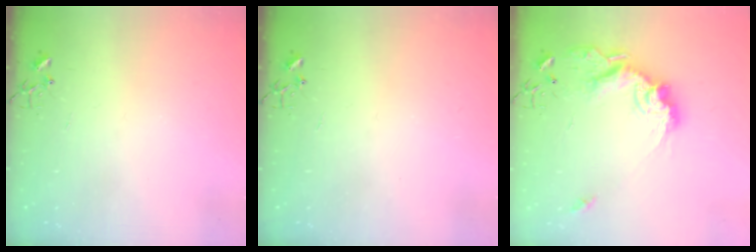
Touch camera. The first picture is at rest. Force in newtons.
{"total": 0.0}
{"total": 19.5, "press": 19.4, "slide": 1.8}